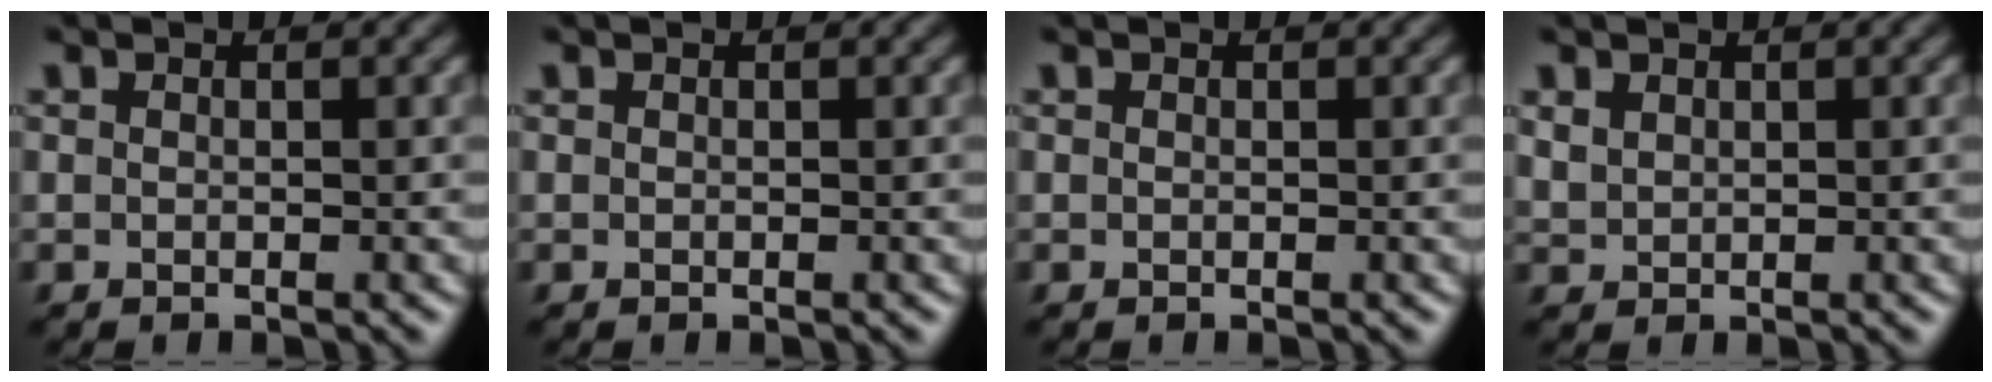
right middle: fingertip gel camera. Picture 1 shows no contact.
{"total": 0.0}
{"total": 0.0}
{"total": 1.3, "force": [0.8, 0.8, 0.5], "torque": [-0.014, 0.000, 0.022]}